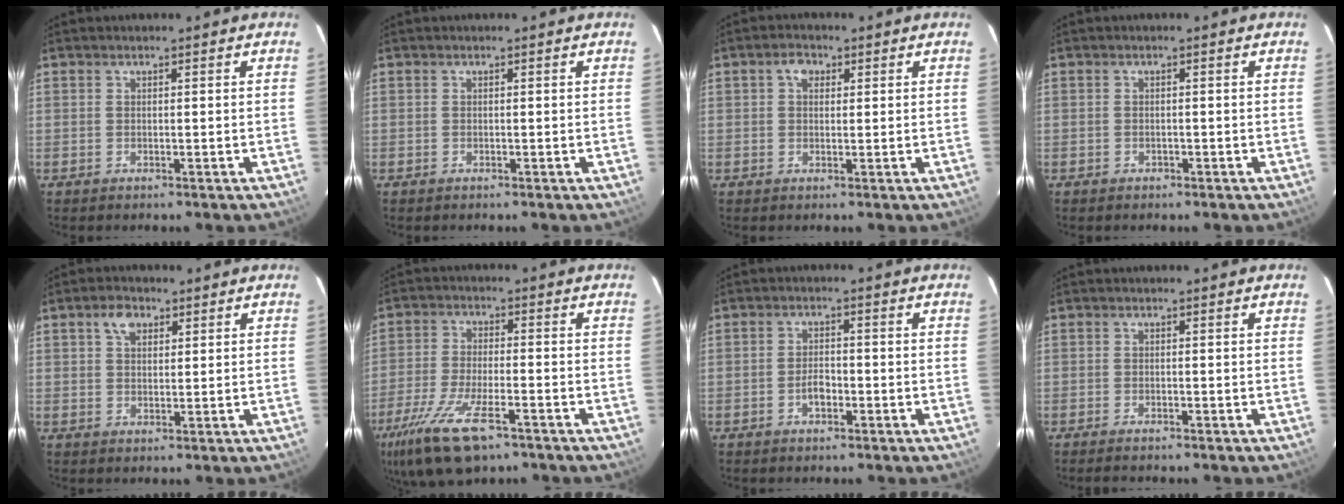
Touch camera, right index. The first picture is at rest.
{"total": 0.0}
{"total": 2.5, "force": [0.9, 1.9, 1.4], "torque": [-0.021, 0.010, 0.014]}
{"total": 1.0, "force": [-0.7, 0.7, 0.0], "torque": [0.000, 0.003, -0.009]}
{"total": 3.7, "force": [1.9, 2.4, 2.1], "torque": [-0.035, 0.011, 0.033]}
{"total": 14.7, "force": [-9.1, 5.0, 10.4], "torque": [-0.232, -0.041, -0.170]}
{"total": 2.8, "force": [-1.3, 1.5, 1.9], "torque": [-0.038, 0.005, -0.025]}
{"total": 1.5, "force": [-1.4, 0.0, 0.6], "torque": [-0.013, -0.007, -0.025]}